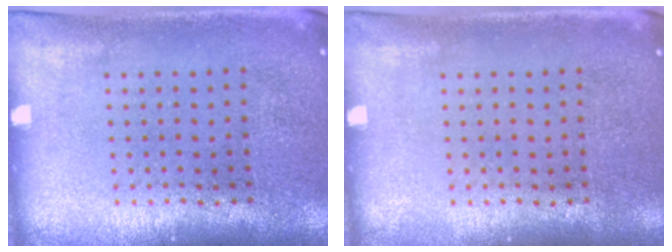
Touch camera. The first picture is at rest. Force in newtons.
{"total": 0.0}